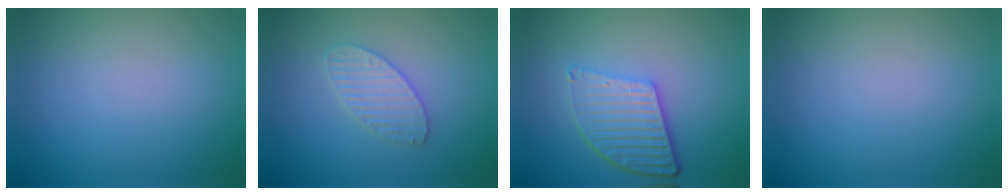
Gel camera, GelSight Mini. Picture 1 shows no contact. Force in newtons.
{"total": 2.6, "press": 2.6, "slide": 0.2}
{"total": 5.4, "press": 3.9, "slide": 3.7}
{"total": 0.0}